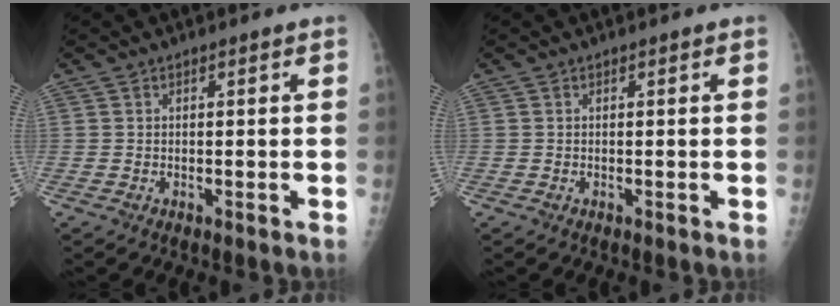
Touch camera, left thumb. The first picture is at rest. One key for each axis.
{"total": 0.0}